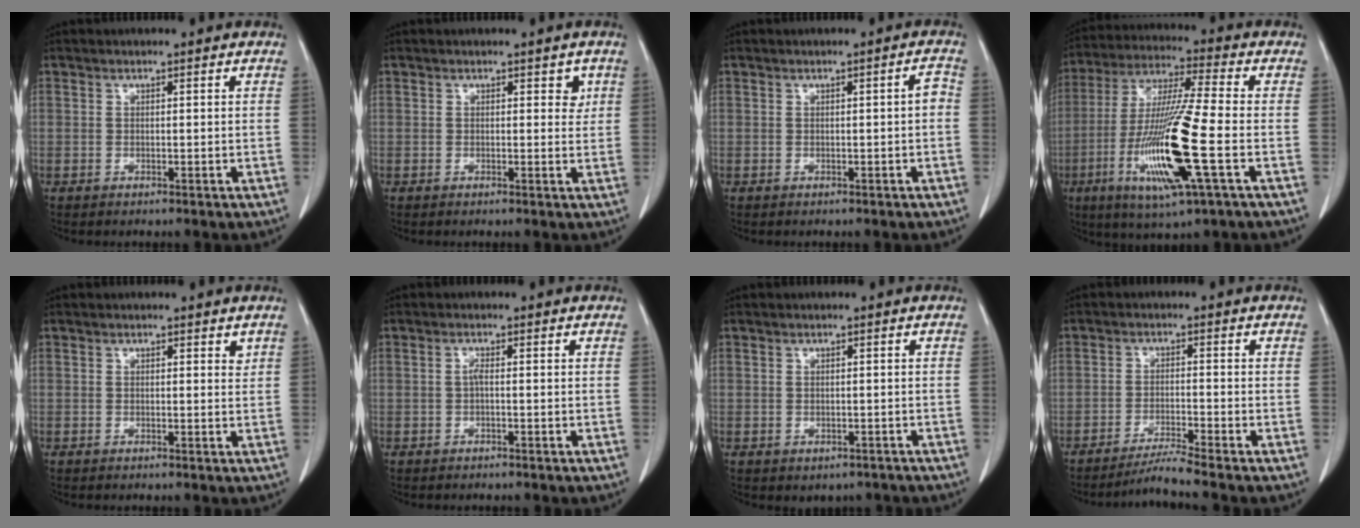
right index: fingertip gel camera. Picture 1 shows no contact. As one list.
[{"total": 2.0, "force": [0.9, 1.2, 1.3], "torque": [-0.009, -0.002, 0.009]}, {"total": 1.5, "force": [-0.3, 0.3, 1.4], "torque": [-0.015, 0.003, -0.004]}, {"total": 17.5, "force": [-5.1, 0.5, 16.8], "torque": [-0.345, -0.023, -0.097]}, {"total": 0.9, "force": [0.7, 0.4, 0.4], "torque": [-0.003, -0.003, 0.005]}, {"total": 0.9, "force": [-0.2, 0.1, 0.9], "torque": [-0.019, 0.001, -0.004]}, {"total": 2.7, "force": [-1.7, 2.0, 0.7], "torque": [-0.003, 0.005, -0.018]}, {"total": 4.3, "force": [-3.6, -1.9, 1.2], "torque": [-0.026, -0.022, -0.068]}]